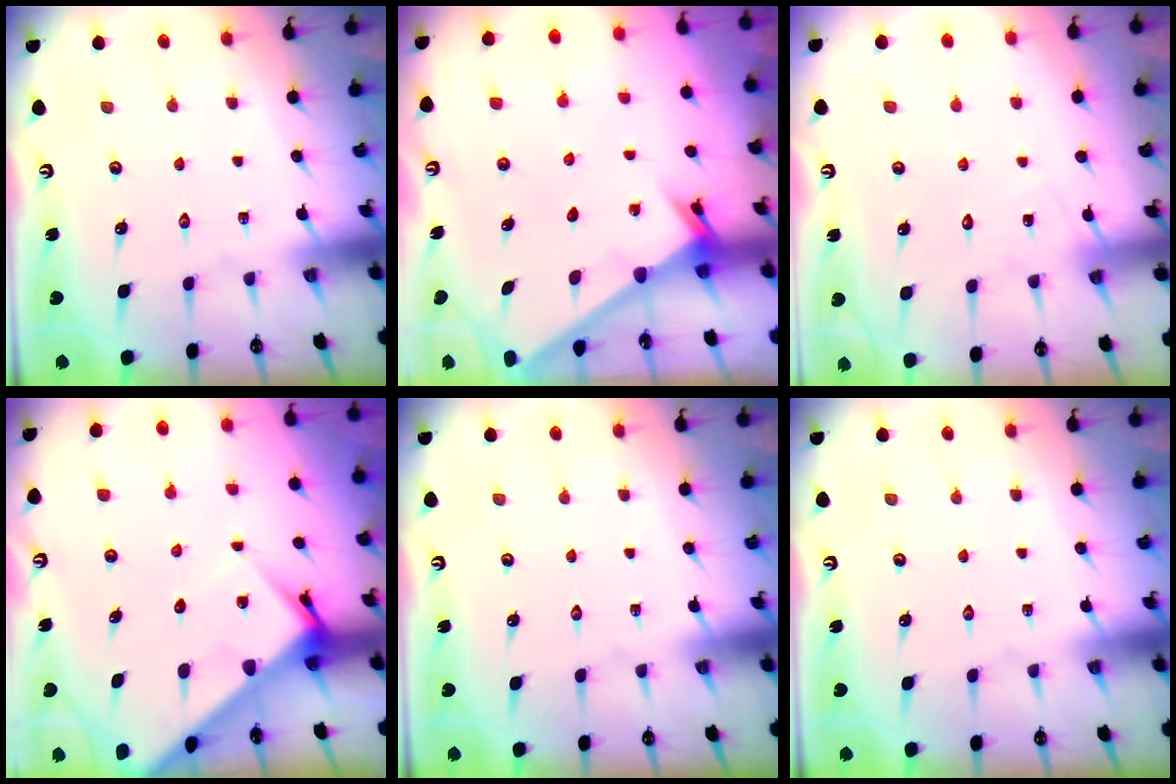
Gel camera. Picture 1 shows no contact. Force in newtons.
{"total": 2.6, "press": 2.6, "slide": 0.2}
{"total": 7.4, "press": 7.4, "slide": 0.6}
{"total": 6.2, "press": 6.2, "slide": 0.5}
{"total": 0.0}
{"total": 0.0}